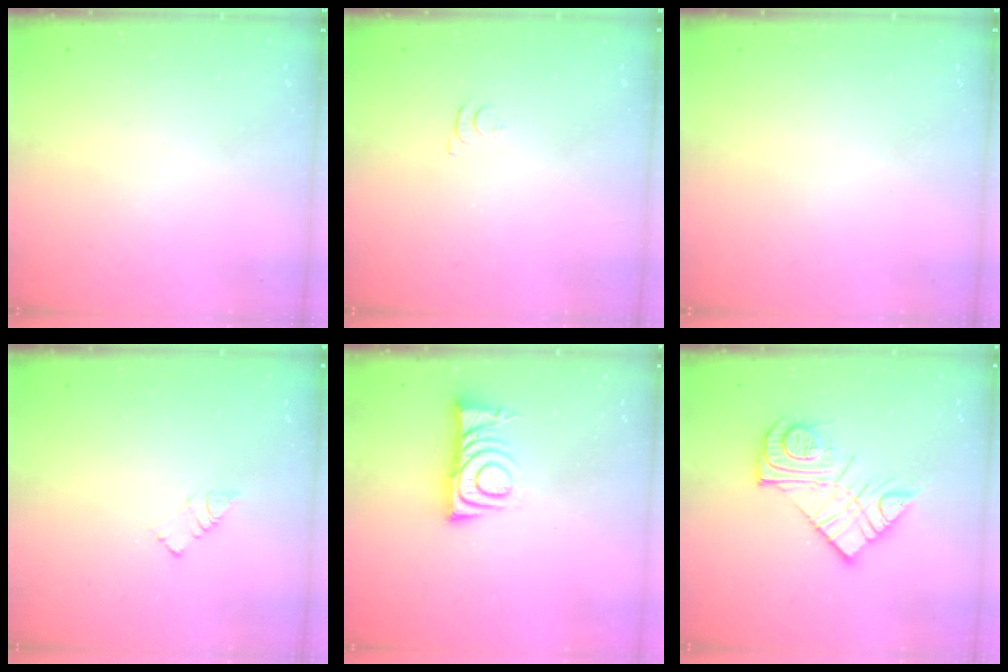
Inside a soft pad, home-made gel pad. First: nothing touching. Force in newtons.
{"total": 3.4, "press": 3.4, "slide": 0.5}
{"total": 0.0}
{"total": 3.7, "press": 3.7, "slide": 0.2}
{"total": 7.6, "press": 7.6, "slide": 0.7}
{"total": 14.1, "press": 14.1, "slide": 1.0}